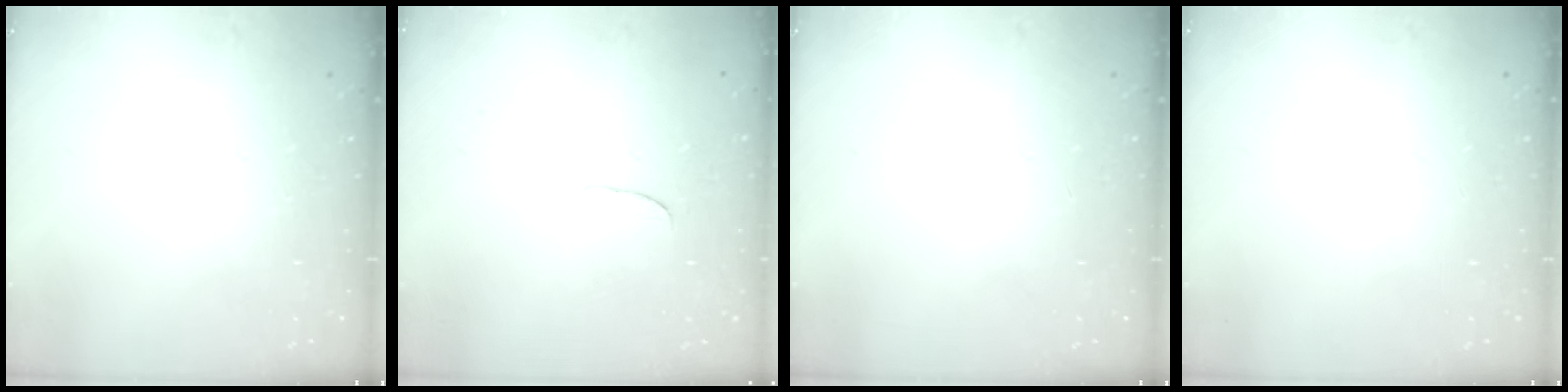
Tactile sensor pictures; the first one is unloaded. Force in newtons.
{"total": 5.7, "press": 5.7, "slide": 0.5}
{"total": 0.0}
{"total": 0.0}